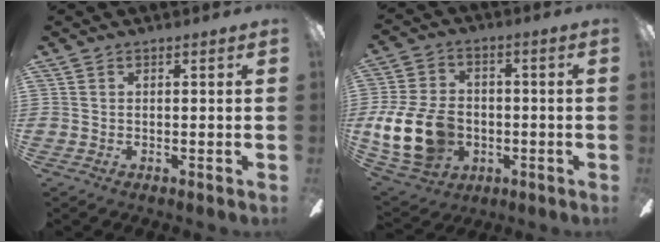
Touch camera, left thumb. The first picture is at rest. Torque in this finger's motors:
{"motor_torque": [0.61, 2.60, 1.19, -0.11, 0.43]}